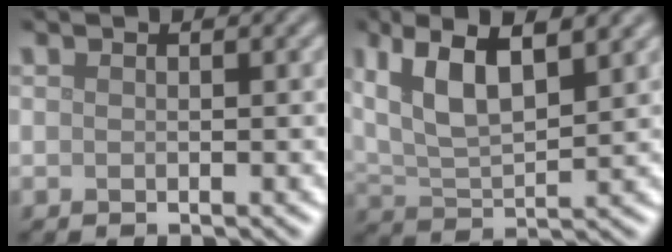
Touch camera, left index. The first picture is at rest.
{"total": 8.1, "force": [4.2, 3.0, 6.2], "torque": [-0.125, 0.014, 0.075]}